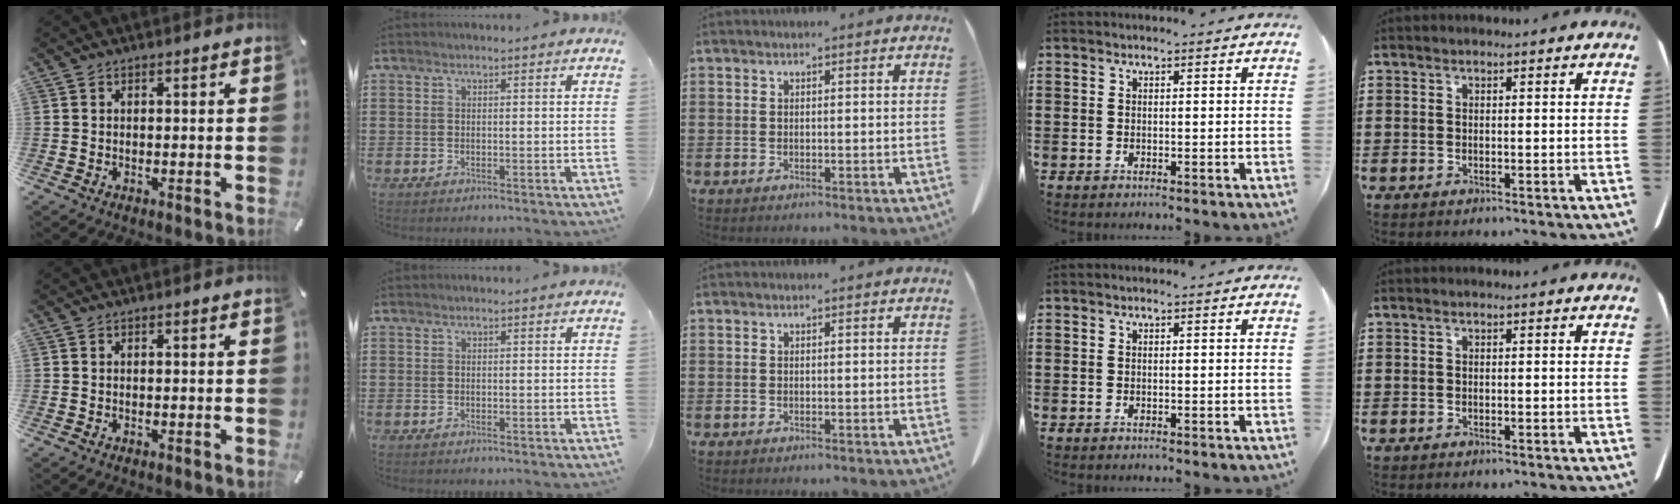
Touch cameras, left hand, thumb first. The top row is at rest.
{}